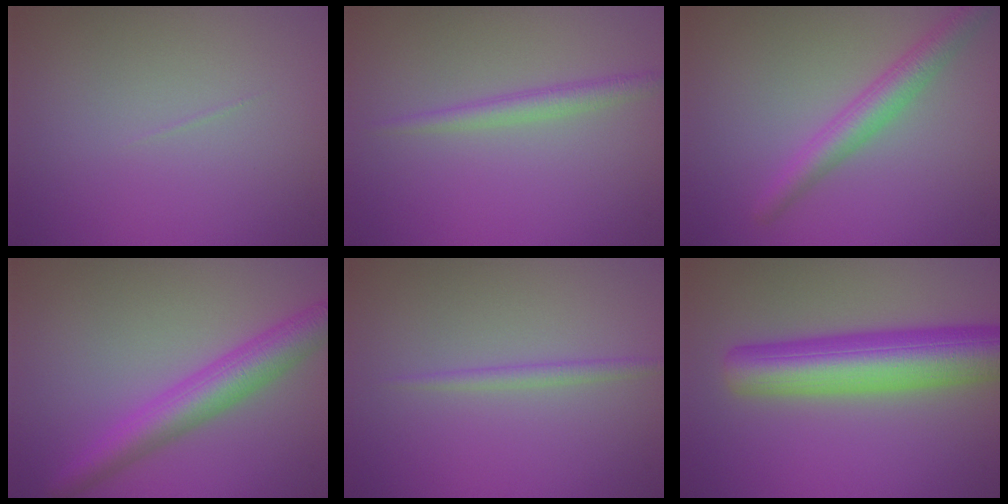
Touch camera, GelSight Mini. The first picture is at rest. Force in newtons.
{"total": 1.8, "press": 1.8, "slide": 0.0}
{"total": 3.5, "press": 3.5, "slide": 0.2}
{"total": 5.1, "press": 5.1, "slide": 0.2}
{"total": 1.2, "press": 1.2, "slide": 0.1}
{"total": 8.9, "press": 8.9, "slide": 0.3}